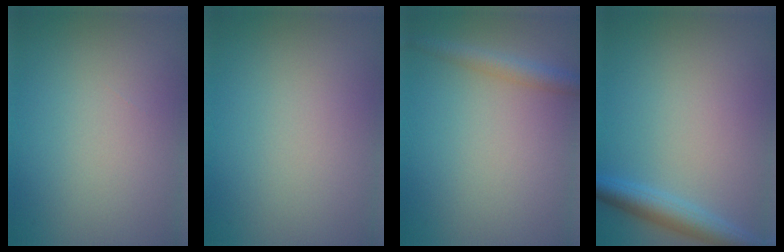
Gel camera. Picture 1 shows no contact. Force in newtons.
{"total": 0.0}
{"total": 2.3, "press": 2.3, "slide": 0.1}
{"total": 3.2, "press": 3.2, "slide": 0.1}